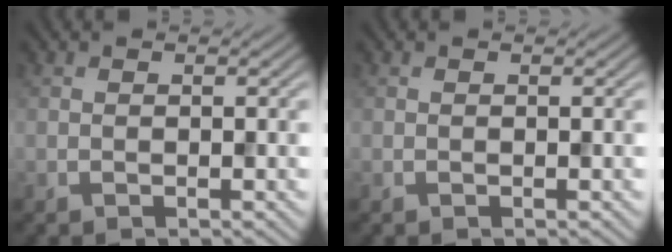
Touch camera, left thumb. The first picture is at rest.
{"total": 0.0}